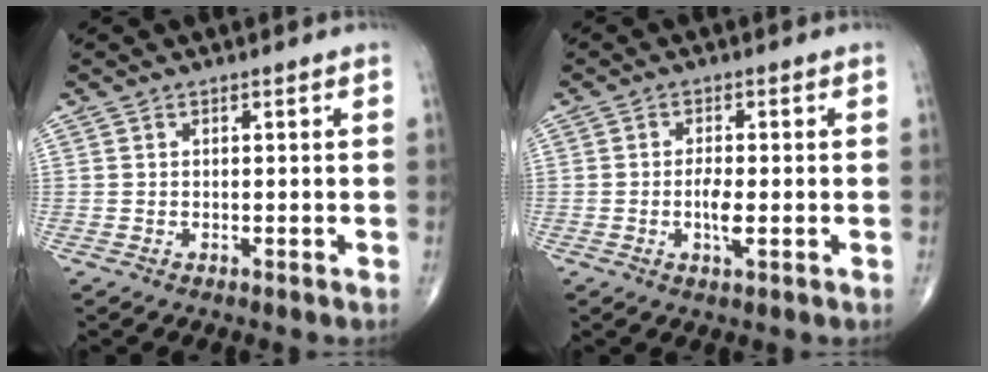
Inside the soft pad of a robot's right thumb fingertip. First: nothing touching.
{"total": 3.6, "force": [-0.7, 1.1, 3.4], "torque": [-0.064, -0.002, -0.016]}